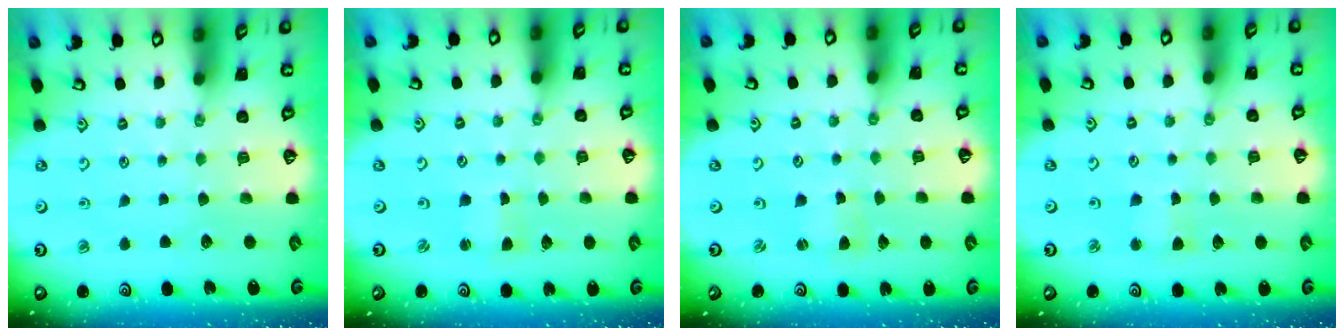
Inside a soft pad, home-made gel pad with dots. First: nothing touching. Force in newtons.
{"total": 0.9, "press": 0.9, "slide": 0.1}
{"total": 1.2, "press": 1.2, "slide": 0.1}
{"total": 2.5, "press": 2.4, "slide": 0.4}